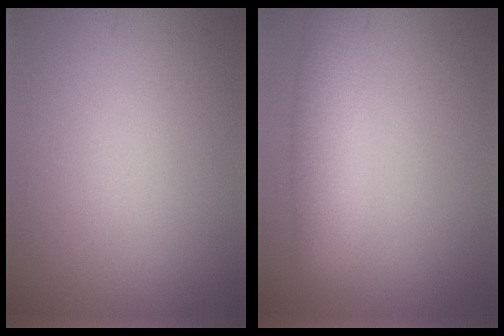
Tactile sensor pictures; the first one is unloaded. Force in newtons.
{"total": 4.1, "press": 4.1, "slide": 0.1}